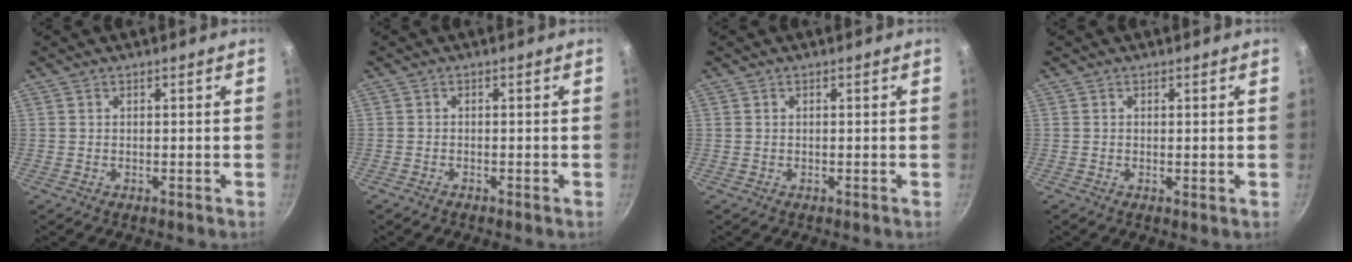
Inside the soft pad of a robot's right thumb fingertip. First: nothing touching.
{"total": 0.7, "force": [-0.6, 0.3, 0.1], "torque": [-0.012, 0.008, -0.015]}
{"total": 0.0}
{"total": 0.6, "force": [0.1, 0.2, 0.6], "torque": [-0.009, -0.003, 0.000]}